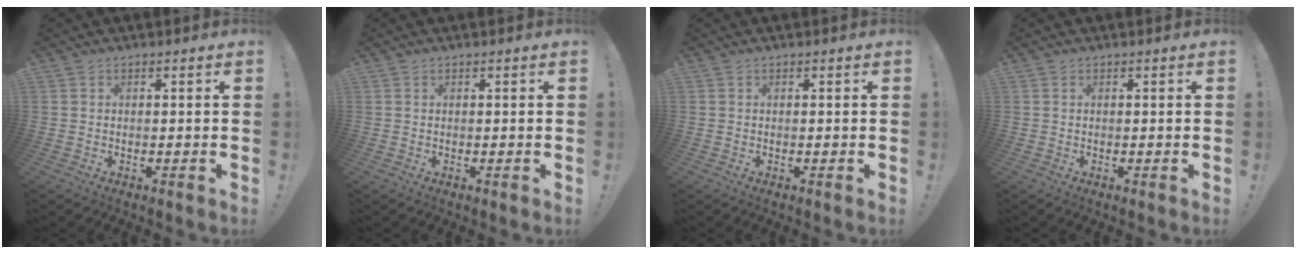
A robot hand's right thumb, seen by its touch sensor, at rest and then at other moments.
{"total": 0.0}
{"total": 0.0}
{"total": 0.0}